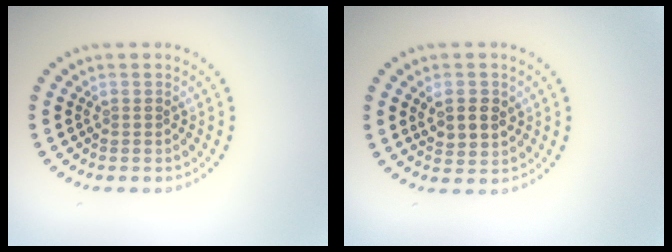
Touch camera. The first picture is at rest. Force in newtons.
{"total": 3.0, "press": 2.9, "slide": 0.6}